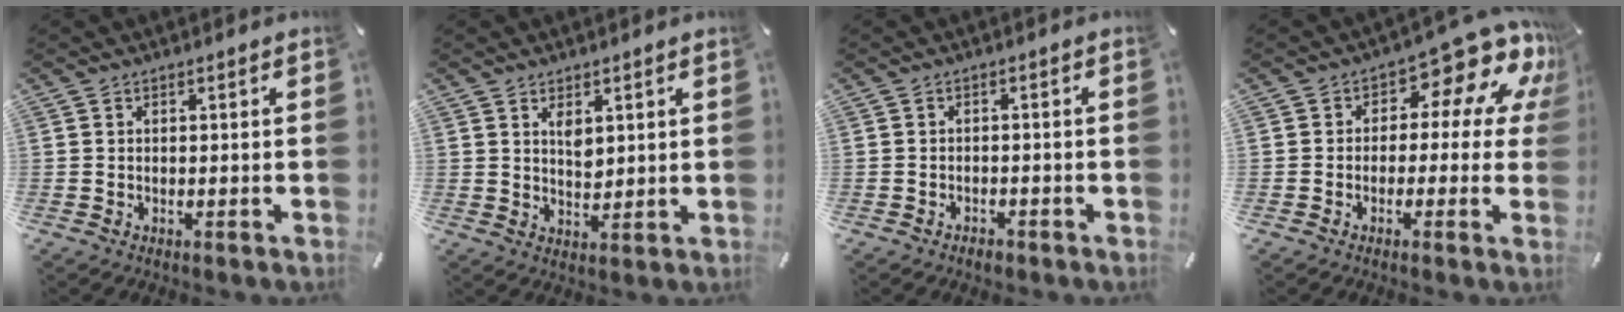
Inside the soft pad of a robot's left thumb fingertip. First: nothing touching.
{"total": 3.7, "force": [2.0, 2.2, 2.1], "torque": [-0.032, -0.009, 0.033]}
{"total": 1.7, "force": [-1.3, 1.1, 0.4], "torque": [-0.010, 0.006, -0.028]}
{"total": 12.4, "force": [6.2, 6.6, 8.5], "torque": [-0.112, -0.051, 0.103]}